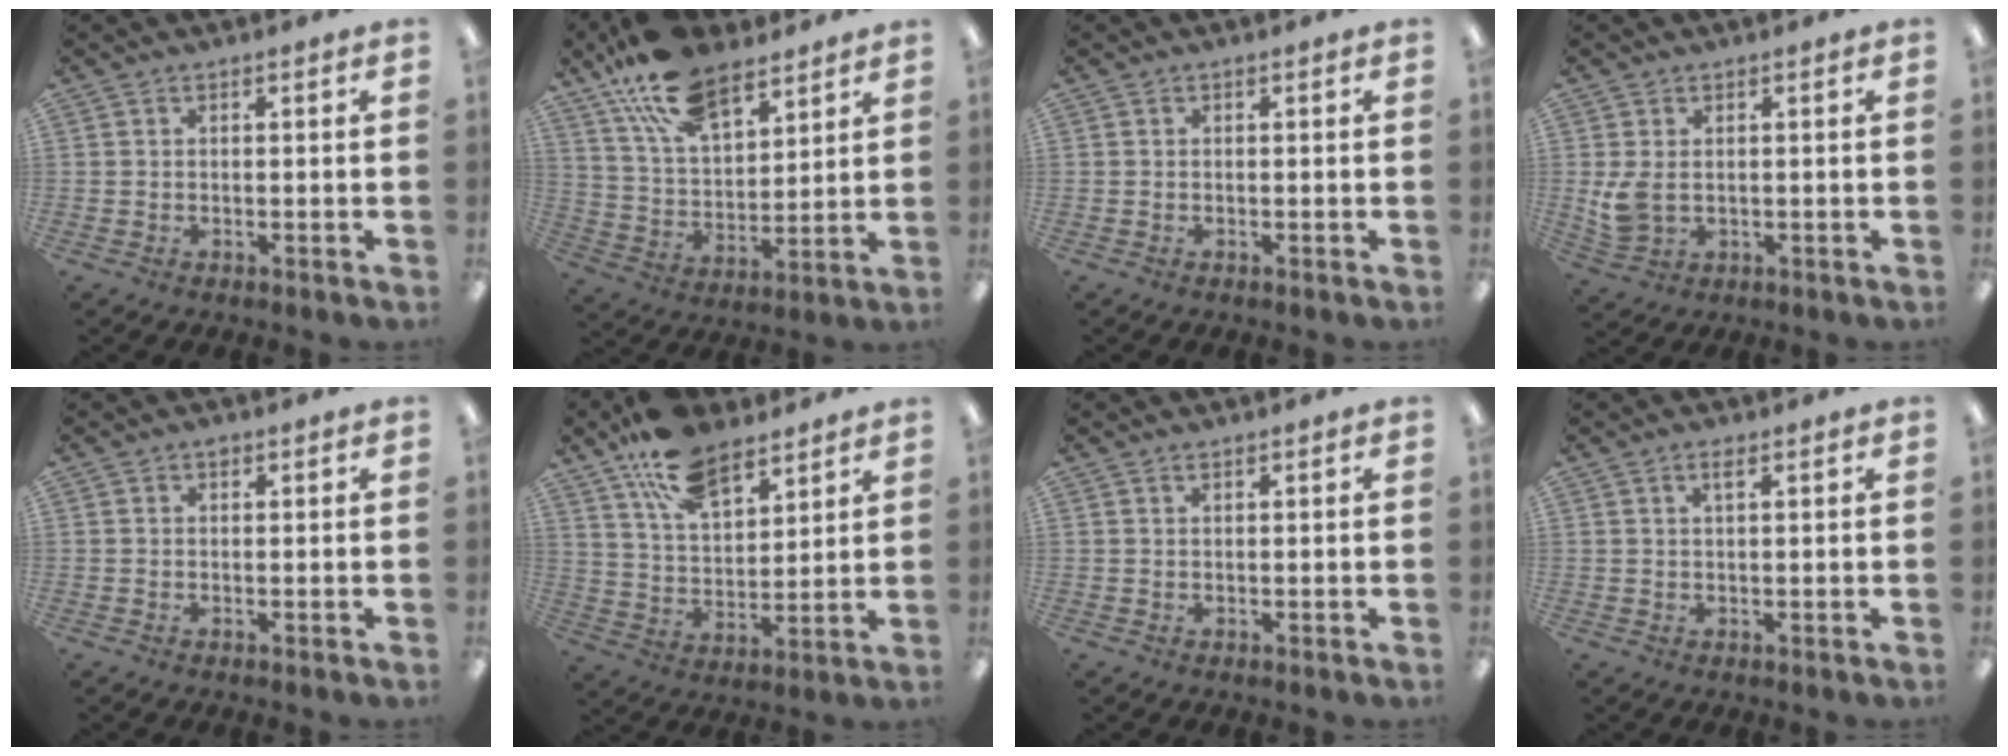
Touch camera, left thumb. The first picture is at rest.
{"total": 17.6, "force": [12.2, 8.6, 9.3], "torque": [-0.186, -0.051, 0.225]}
{"total": 0.0}
{"total": 5.0, "force": [0.8, 3.3, 3.7], "torque": [-0.090, -0.007, 0.010]}
{"total": 0.8, "force": [0.5, 0.5, 0.4], "torque": [-0.010, 0.003, 0.008]}
{"total": 15.2, "force": [10.7, 7.6, 7.7], "torque": [-0.145, -0.046, 0.200]}
{"total": 0.7, "force": [0.6, 0.2, 0.4], "torque": [-0.009, 0.002, 0.010]}
{"total": 1.8, "force": [1.1, 0.4, 1.3], "torque": [-0.030, 0.003, 0.019]}